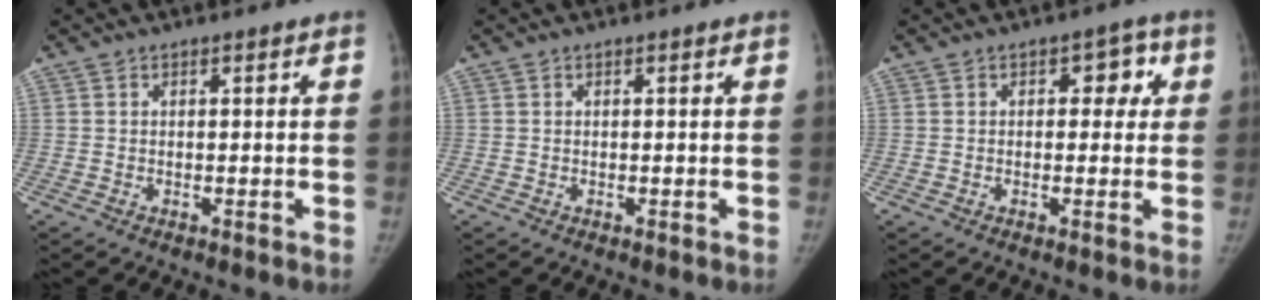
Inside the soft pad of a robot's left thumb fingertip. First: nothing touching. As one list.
[{"total": 0.0}, {"total": 4.3, "force": [1.0, 3.0, 2.9], "torque": [0.002, 0.004, 0.003]}]